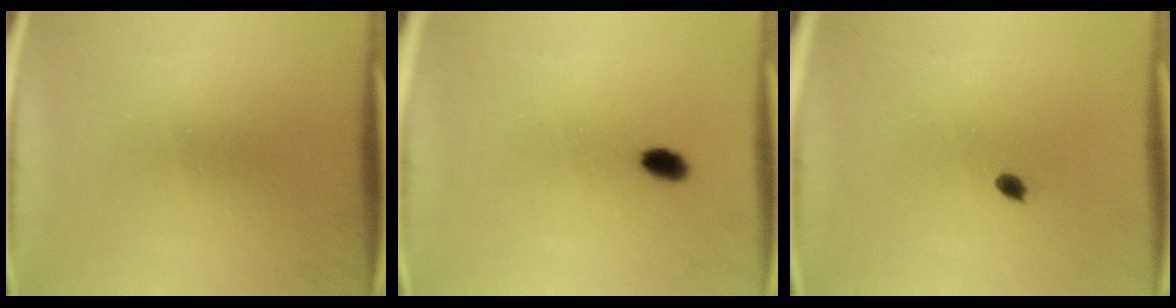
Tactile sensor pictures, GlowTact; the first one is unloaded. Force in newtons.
{"total": 2.5}
{"total": 1.1}